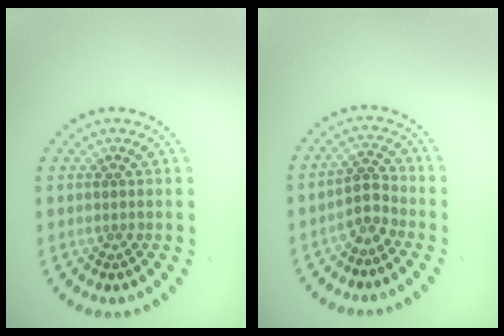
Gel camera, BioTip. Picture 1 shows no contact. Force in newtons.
{"total": 2.1, "press": 1.7, "slide": 1.2}